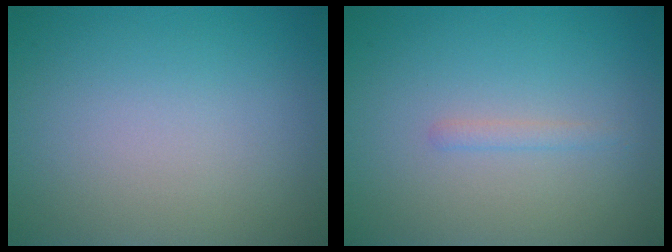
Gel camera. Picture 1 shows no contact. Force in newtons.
{"total": 0.8, "press": 0.8, "slide": 0.0}